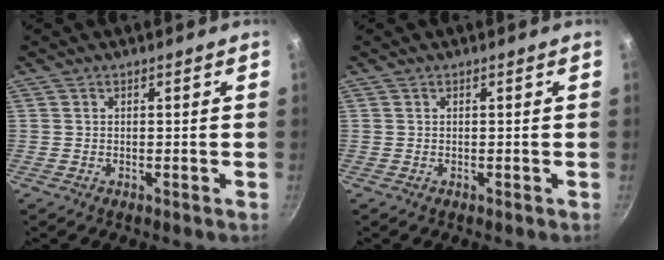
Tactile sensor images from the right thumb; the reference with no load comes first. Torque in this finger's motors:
{"motor_torque": [-0.42, 0.42, 0.00, 0.00, 0.00]}